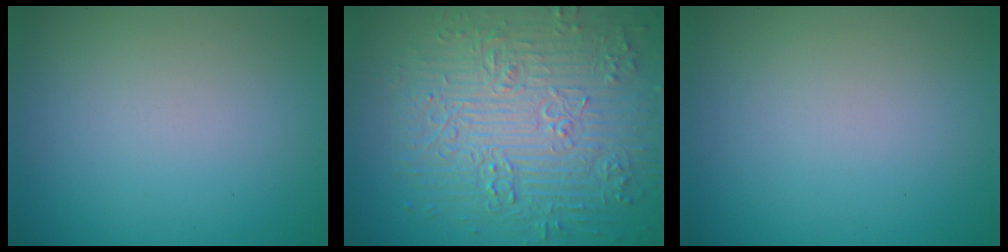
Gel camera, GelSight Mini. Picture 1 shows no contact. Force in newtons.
{"total": 9.2, "press": 6.8, "slide": 6.2}
{"total": 0.0}